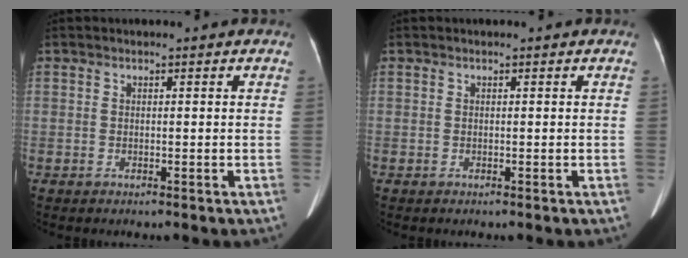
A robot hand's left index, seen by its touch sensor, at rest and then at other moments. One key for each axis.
{"total": 0.0}